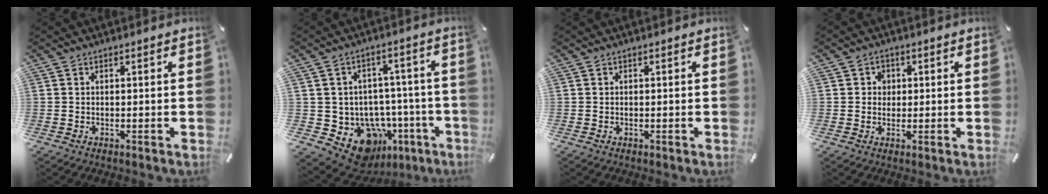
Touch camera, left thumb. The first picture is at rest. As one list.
[{"total": 12.8, "force": [-6.1, 9.5, 6.0], "torque": [-0.080, 0.026, -0.089]}, {"total": 0.0}, {"total": 2.7, "force": [0.2, 2.7, 0.7], "torque": [-0.001, 0.002, -0.003]}]